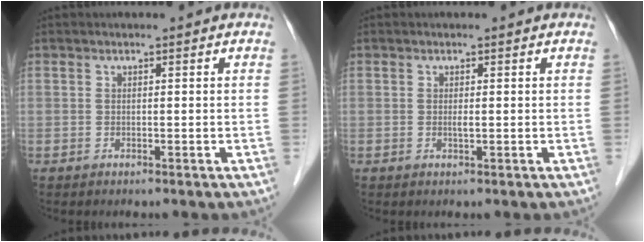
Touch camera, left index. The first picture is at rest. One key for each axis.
{"total": 0.6, "fx": -0.1, "fy": 0.1, "fz": 0.6, "tx": -0.017, "ty": -0.006, "tz": -0.003}